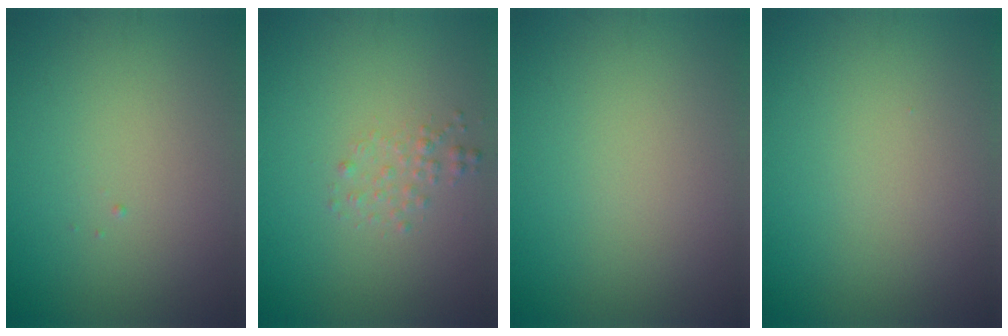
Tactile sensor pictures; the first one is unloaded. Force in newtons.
{"total": 1.3, "press": 1.3, "slide": 0.1}
{"total": 0.0}
{"total": 0.0}